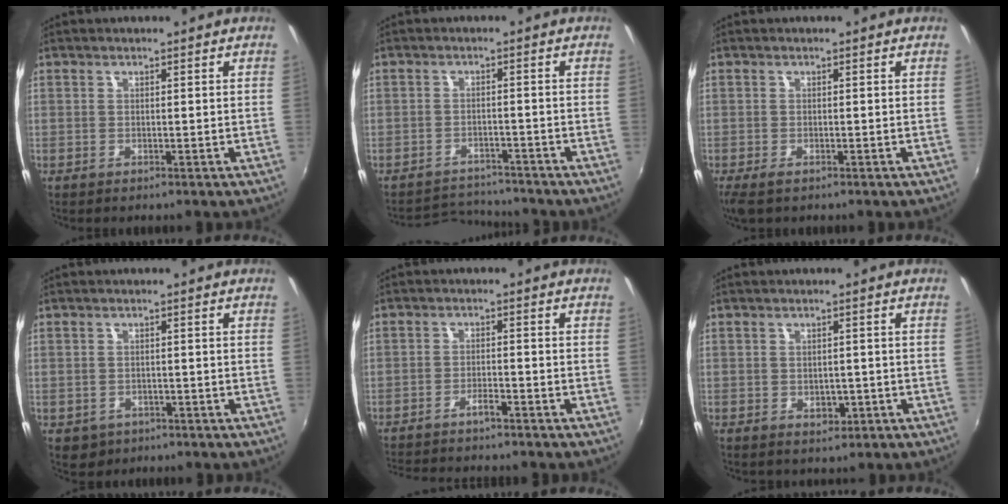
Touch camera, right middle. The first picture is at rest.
{"total": 5.4, "force": [-5.4, 0.9, -0.4], "torque": [-0.008, 0.016, -0.089]}
{"total": 3.1, "force": [-2.0, 1.1, 2.1], "torque": [-0.041, -0.016, -0.031]}
{"total": 3.4, "force": [-1.0, 3.0, 1.3], "torque": [-0.031, -0.005, -0.009]}
{"total": 6.7, "force": [-6.1, 0.6, 2.8], "torque": [-0.068, -0.004, -0.098]}
{"total": 2.2, "force": [-0.2, 1.9, 1.2], "torque": [-0.015, 0.000, 0.003]}